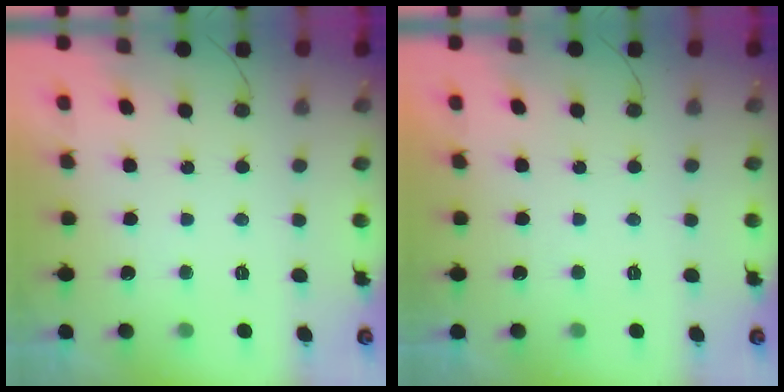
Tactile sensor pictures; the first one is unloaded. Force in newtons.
{"total": 0.0}